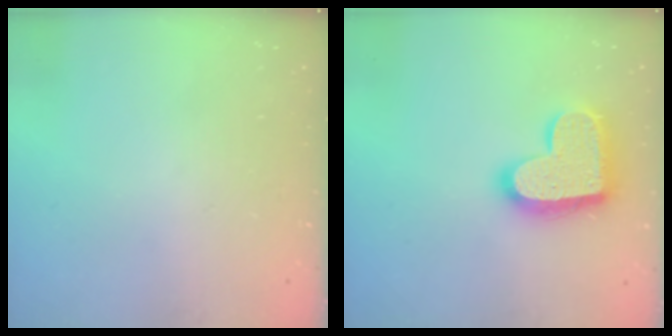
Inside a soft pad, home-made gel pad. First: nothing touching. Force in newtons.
{"total": 18.1, "press": 18.1, "slide": 1.1}